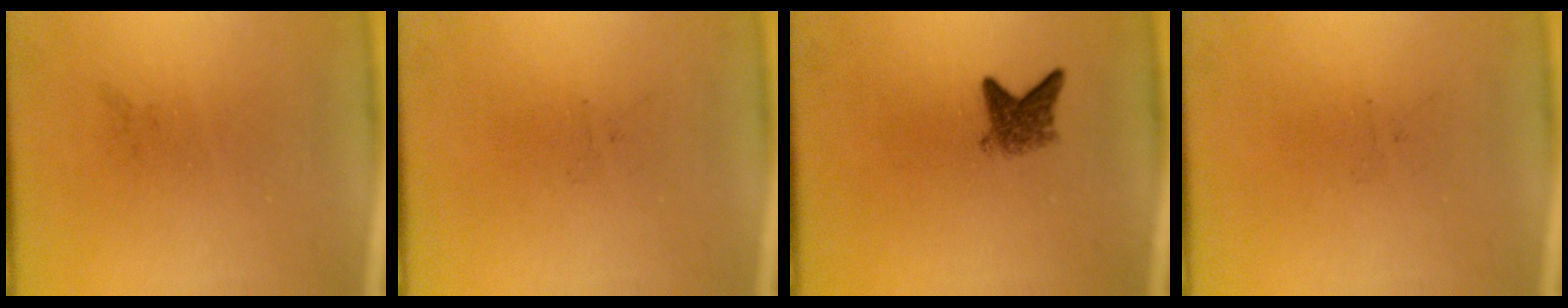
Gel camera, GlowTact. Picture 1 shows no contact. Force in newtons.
{"total": 0.0}
{"total": 3.1}
{"total": 0.0}